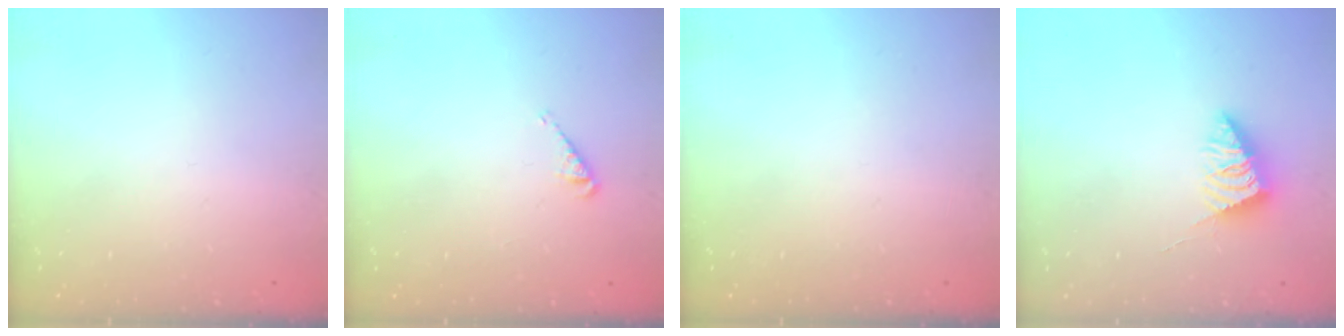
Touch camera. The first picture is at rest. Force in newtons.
{"total": 3.9, "press": 3.9, "slide": 0.5}
{"total": 0.0}
{"total": 3.8, "press": 3.8, "slide": 0.5}